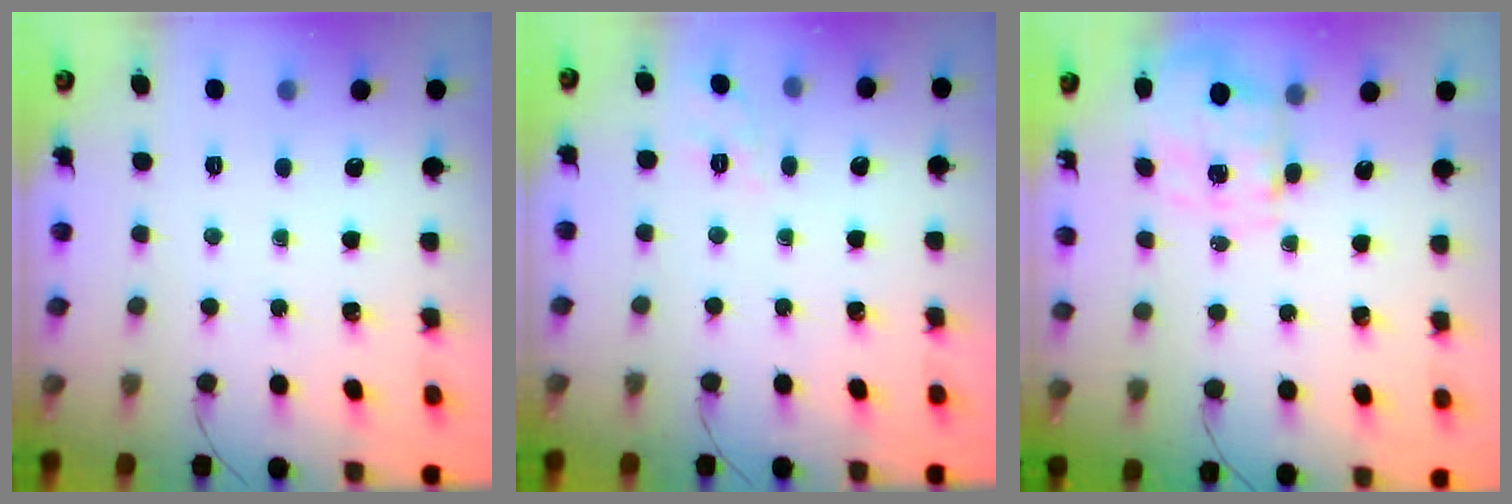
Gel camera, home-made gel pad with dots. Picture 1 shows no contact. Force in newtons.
{"total": 1.8, "press": 0.5, "slide": 1.7}
{"total": 2.8, "press": 2.6, "slide": 1.2}